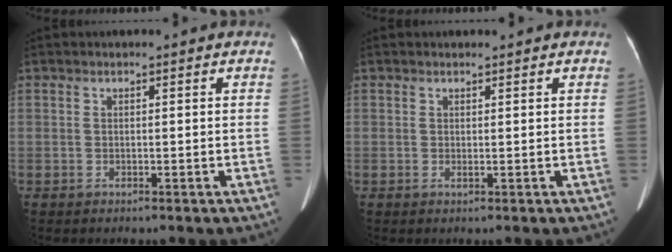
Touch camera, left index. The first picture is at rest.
{"total": 0.8, "force": [0.6, 0.2, 0.6], "torque": [-0.013, 0.005, 0.011]}